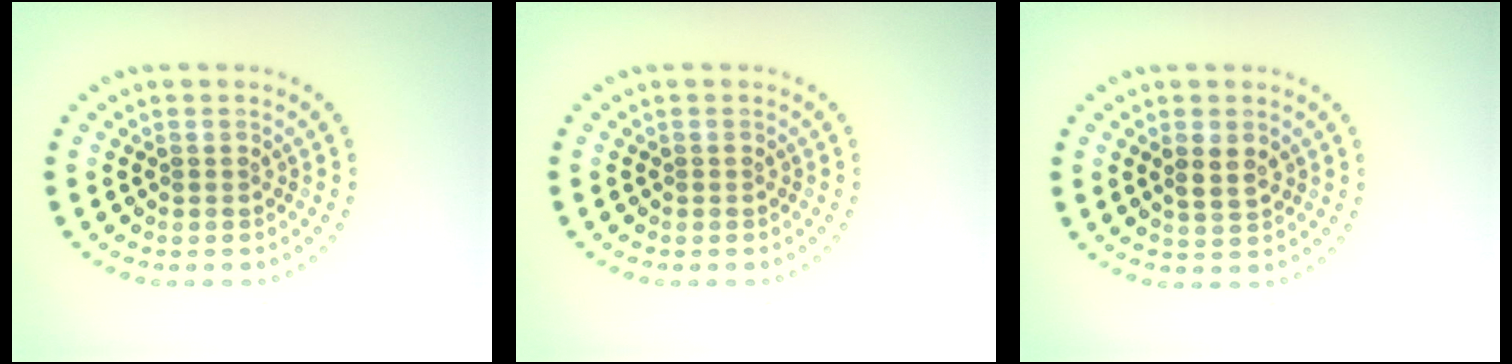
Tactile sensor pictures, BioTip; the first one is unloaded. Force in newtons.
{"total": 0.0}
{"total": 1.5, "press": 1.4, "slide": 0.5}